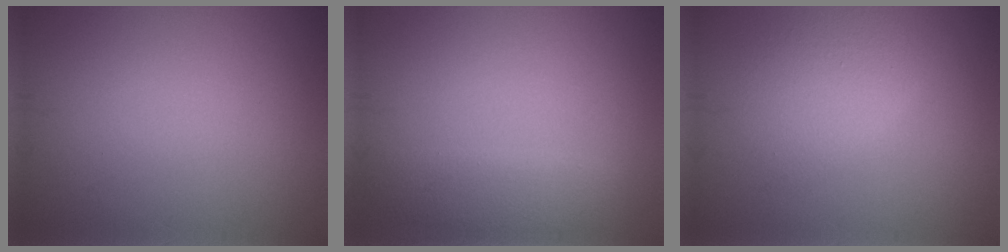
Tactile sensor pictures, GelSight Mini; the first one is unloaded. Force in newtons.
{"total": 2.8, "press": 2.8, "slide": 0.3}
{"total": 3.0, "press": 3.0, "slide": 0.2}